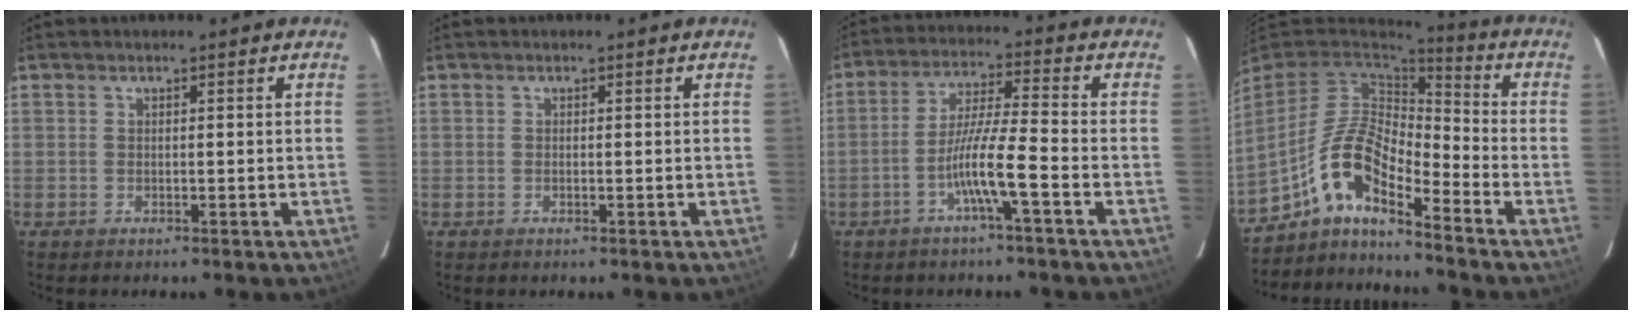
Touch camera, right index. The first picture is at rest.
{"total": 0.0}
{"total": 7.8, "force": [-3.3, -0.5, 7.1], "torque": [-0.135, 0.008, -0.065]}
{"total": 12.2, "force": [-7.7, 3.2, 8.9], "torque": [-0.181, 0.026, -0.140]}